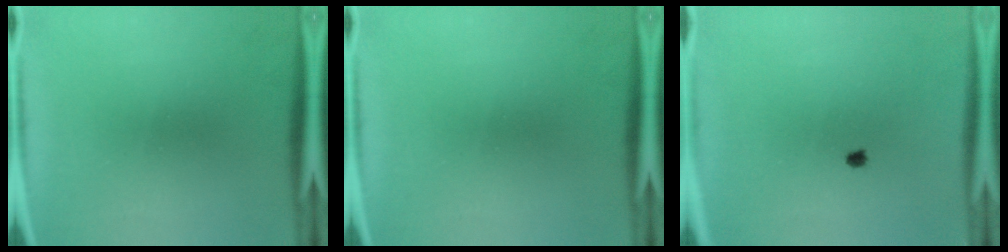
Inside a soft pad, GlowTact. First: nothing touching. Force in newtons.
{"total": 0.0}
{"total": 0.6}